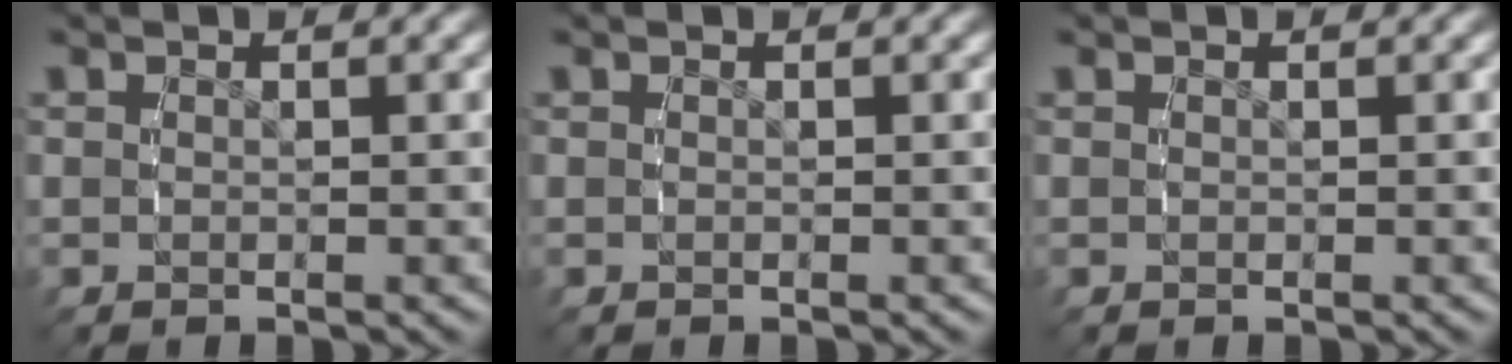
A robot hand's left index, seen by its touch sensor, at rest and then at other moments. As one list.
[{"total": 0.0}, {"total": 0.0}]